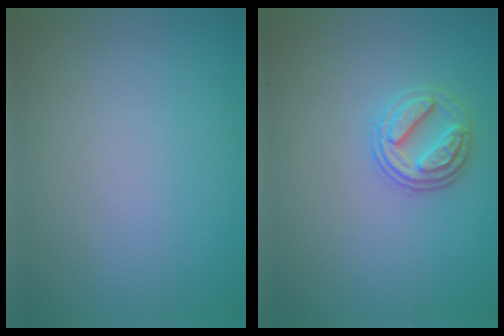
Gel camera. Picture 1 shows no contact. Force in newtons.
{"total": 2.6, "press": 2.6, "slide": 0.5}